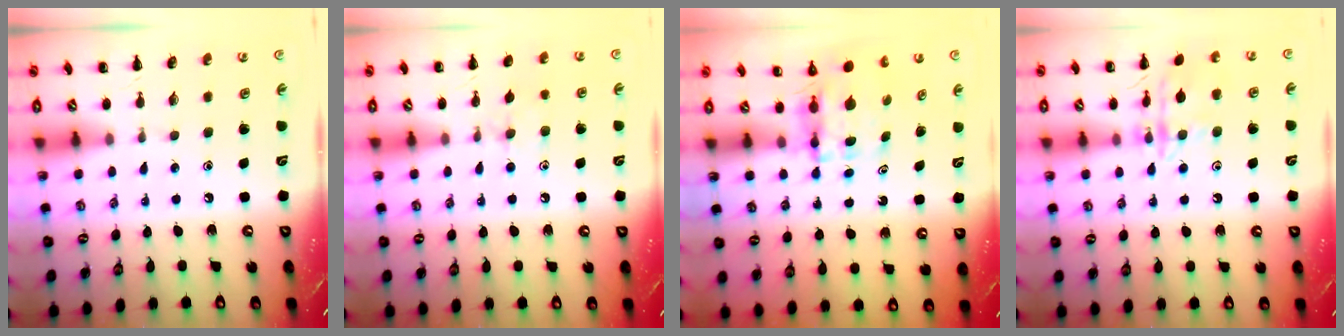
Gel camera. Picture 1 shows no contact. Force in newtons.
{"total": 6.9, "press": 6.6, "slide": 2.0}
{"total": 3.9, "press": 3.8, "slide": 0.3}
{"total": 13.1, "press": 13.1, "slide": 0.8}